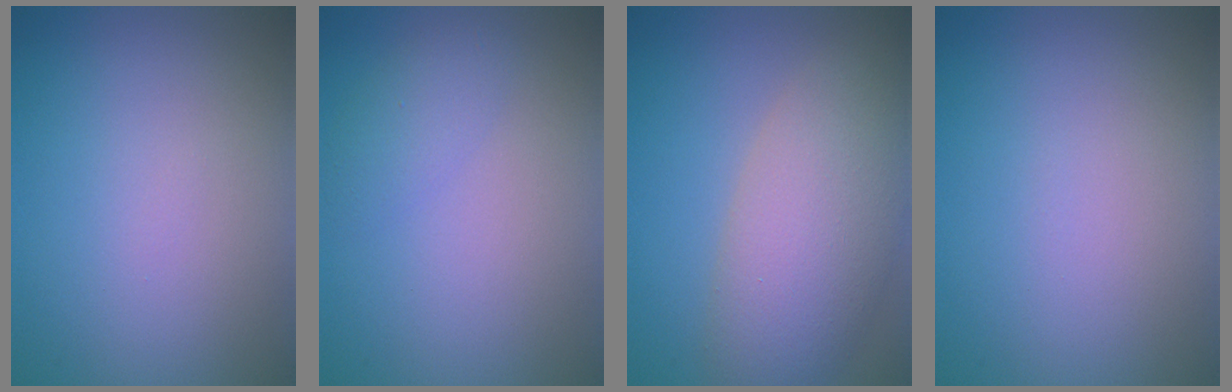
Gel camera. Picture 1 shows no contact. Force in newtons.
{"total": 1.7, "press": 1.7, "slide": 0.0}
{"total": 7.7, "press": 7.7, "slide": 0.5}
{"total": 0.0}